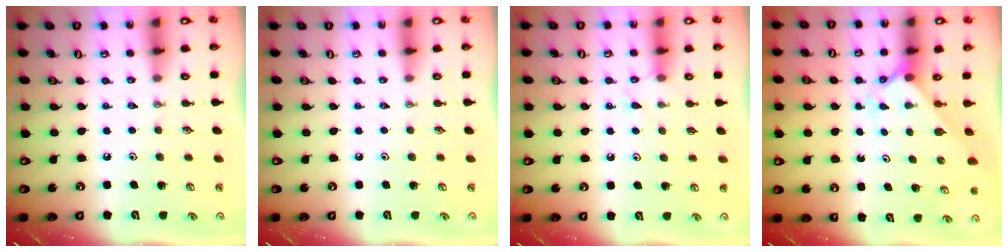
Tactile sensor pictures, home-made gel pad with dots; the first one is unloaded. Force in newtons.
{"total": 0.0}
{"total": 5.5, "press": 5.5, "slide": 0.5}
{"total": 1.9, "press": 1.9, "slide": 0.1}